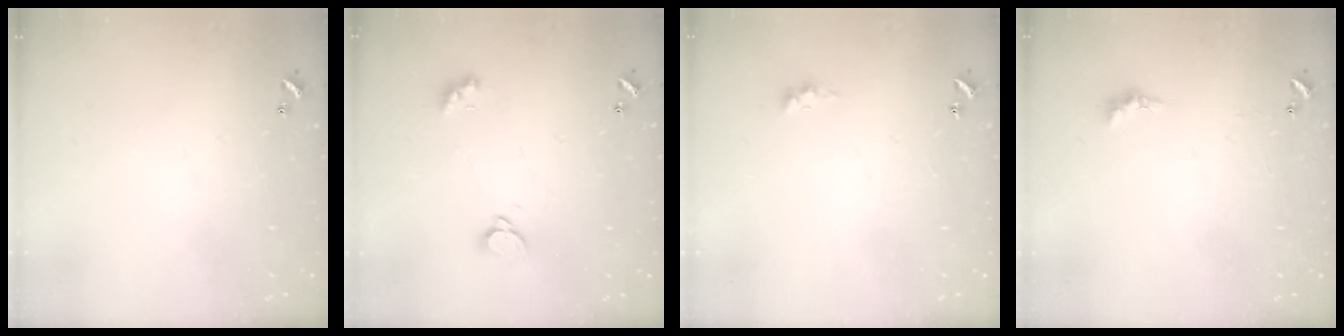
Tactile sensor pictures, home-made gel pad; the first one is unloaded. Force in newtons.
{"total": 2.1, "press": 2.1, "slide": 0.3}
{"total": 0.8, "press": 0.7, "slide": 0.4}
{"total": 0.6, "press": 0.4, "slide": 0.5}